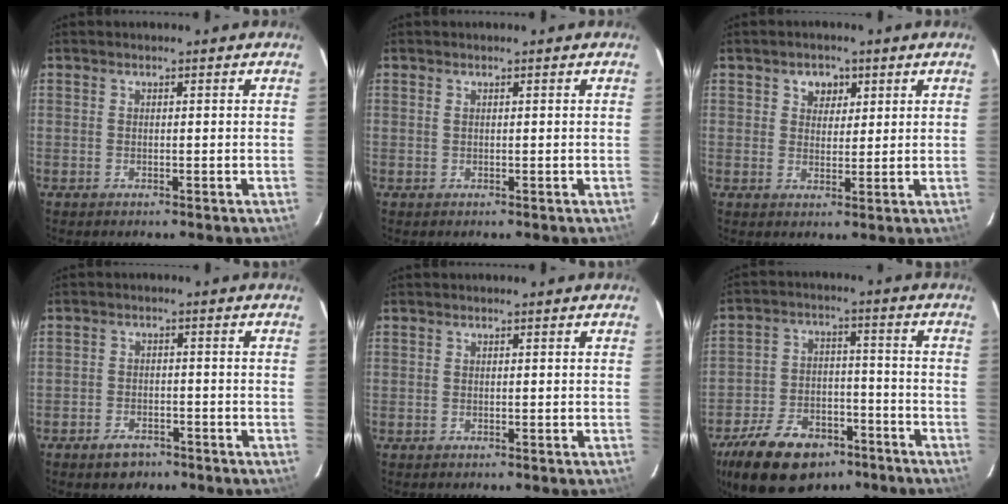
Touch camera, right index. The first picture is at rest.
{"total": 0.0}
{"total": 3.5, "force": [1.8, 2.7, 1.3], "torque": [-0.012, 0.005, 0.031]}
{"total": 4.2, "force": [-3.1, 2.4, 1.4], "torque": [-0.041, 0.007, -0.045]}
{"total": 0.0}
{"total": 17.8, "force": [-11.9, 9.9, 8.7], "torque": [-0.196, 0.010, -0.182]}